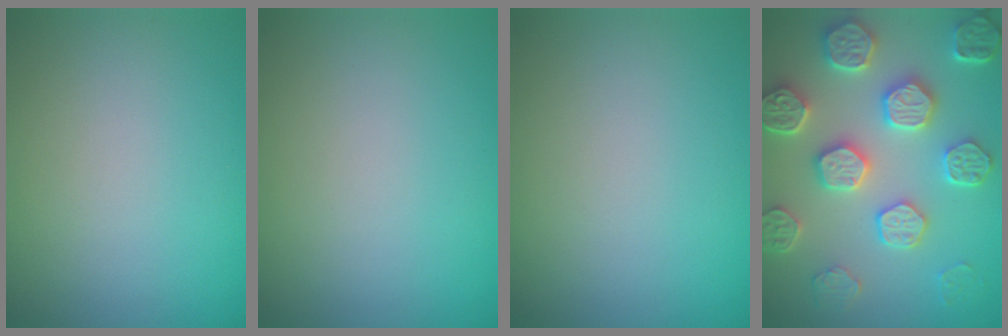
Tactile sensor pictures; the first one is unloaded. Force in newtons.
{"total": 0.0}
{"total": 0.0}
{"total": 7.1, "press": 6.0, "slide": 3.8}